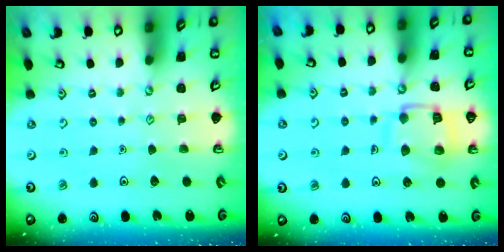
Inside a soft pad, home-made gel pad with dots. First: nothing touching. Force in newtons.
{"total": 13.0, "press": 13.0, "slide": 1.4}